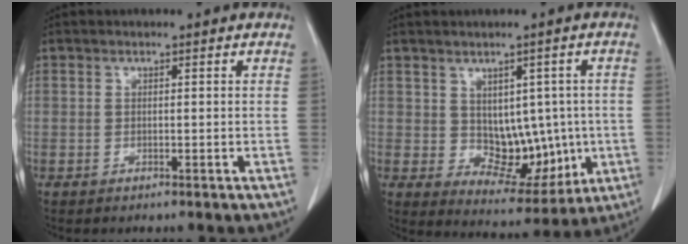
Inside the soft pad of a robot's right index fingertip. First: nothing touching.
{"total": 9.1, "force": [-0.1, 6.0, 6.8], "torque": [-0.076, 0.010, 0.024]}